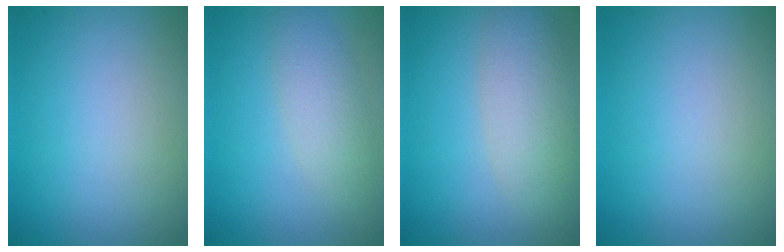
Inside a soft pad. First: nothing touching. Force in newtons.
{"total": 2.8, "press": 2.8, "slide": 0.1}
{"total": 4.2, "press": 4.2, "slide": 0.3}
{"total": 0.0}